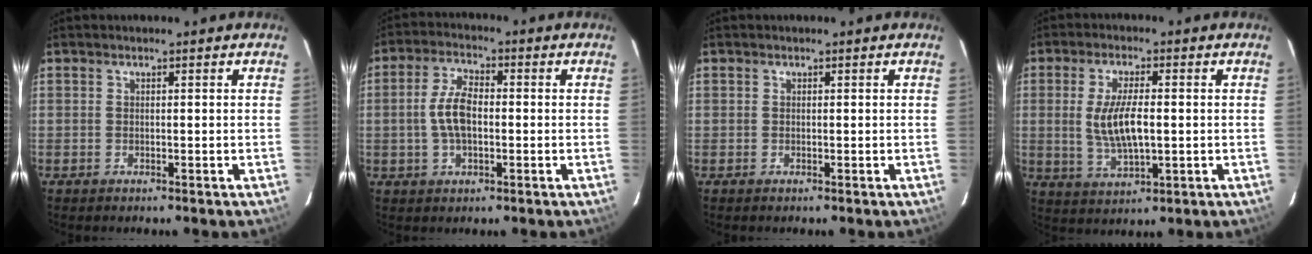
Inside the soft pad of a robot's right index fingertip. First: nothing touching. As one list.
[{"total": 6.9, "force": [-0.7, 3.5, 6.0], "torque": [-0.120, 0.010, -0.010]}, {"total": 0.5, "force": [-0.1, 0.5, -0.1], "torque": [0.002, 0.001, -0.002]}, {"total": 8.7, "force": [0.1, 3.0, 8.1], "torque": [-0.162, -0.005, 0.008]}]